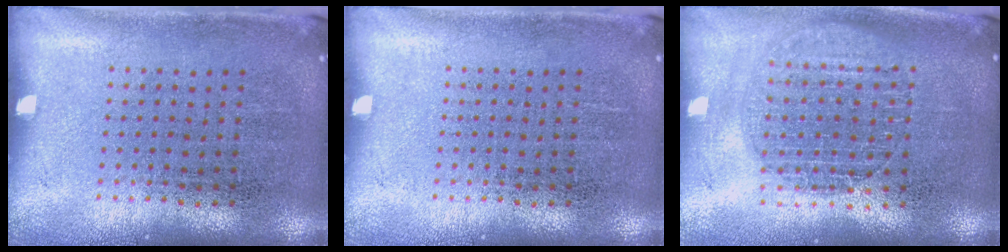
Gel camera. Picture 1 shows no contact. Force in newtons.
{"total": 0.0}
{"total": 1.6, "press": 1.4, "slide": 0.7}